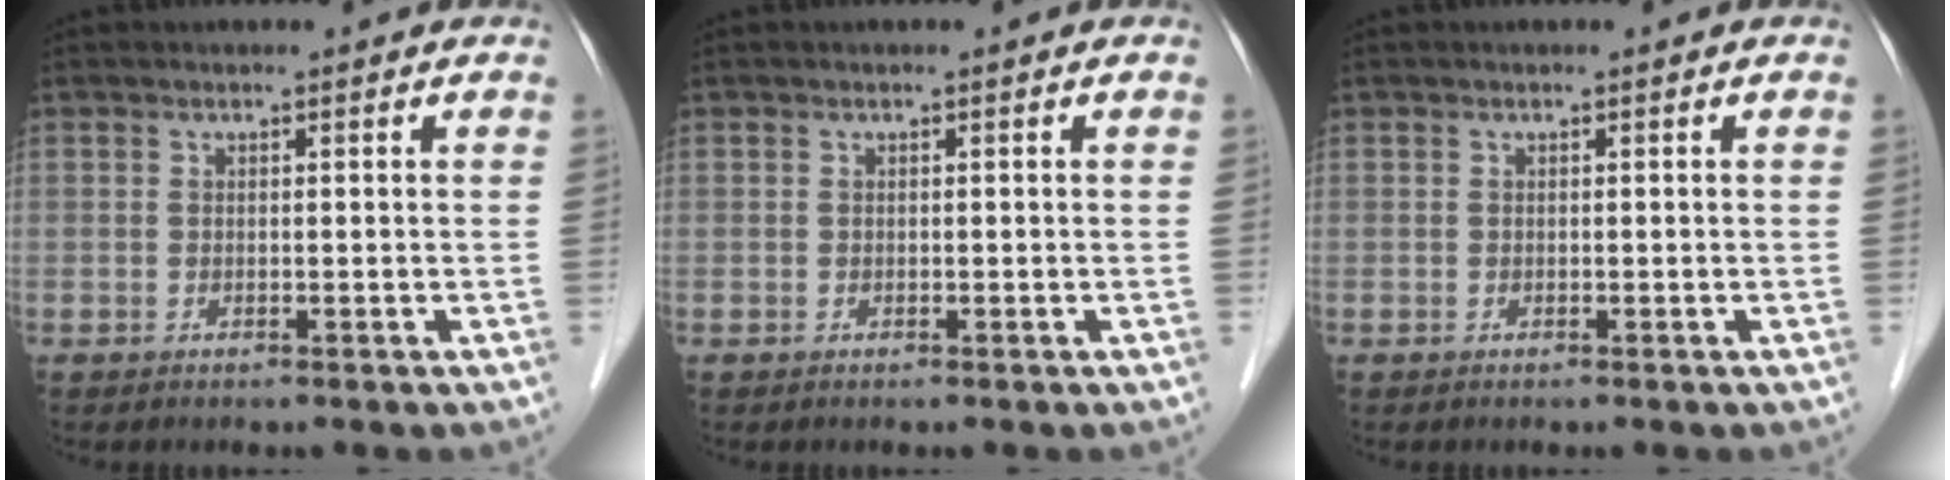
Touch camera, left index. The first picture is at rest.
{"total": 0.0}
{"total": 0.0}